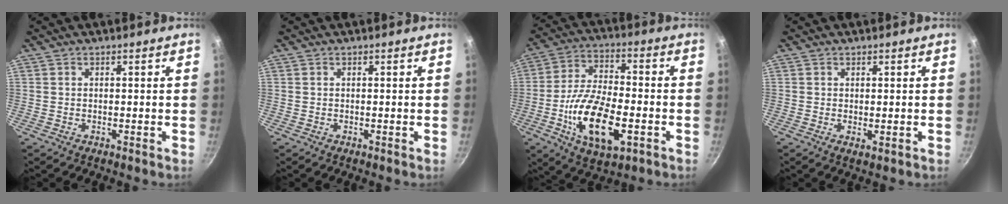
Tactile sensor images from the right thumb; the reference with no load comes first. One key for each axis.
{"total": 0.0}
{"total": 17.0, "fx": -5.0, "fy": 7.9, "fz": 14.2, "tx": -0.255, "ty": 0.019, "tz": -0.090}
{"total": 1.2, "fx": 0.1, "fy": 0.4, "fz": 1.1, "tx": -0.019, "ty": -0.007, "tz": 0.001}